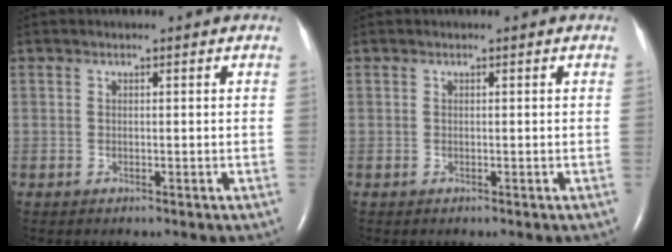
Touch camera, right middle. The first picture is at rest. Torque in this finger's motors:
{"motor_torque": [0.00, 0.00, 0.00, 0.00]}